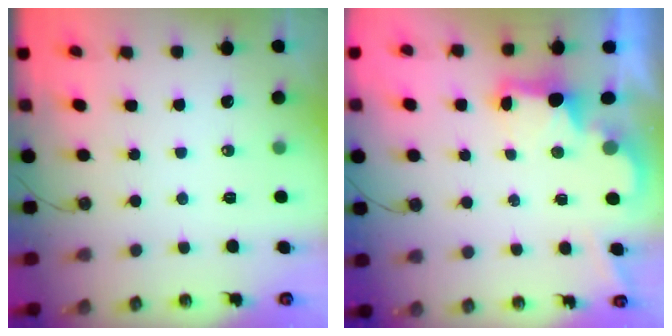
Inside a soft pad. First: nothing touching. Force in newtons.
{"total": 2.3, "press": 2.2, "slide": 0.8}